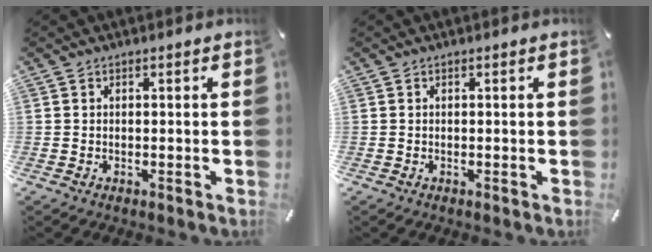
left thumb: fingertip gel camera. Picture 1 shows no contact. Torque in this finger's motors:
{"motor_torque": [-0.14, -0.09, -0.10, 0.09, 0.00]}